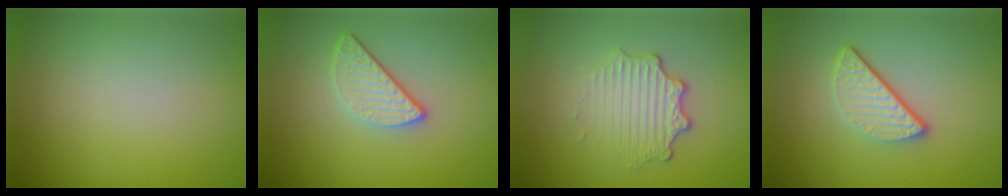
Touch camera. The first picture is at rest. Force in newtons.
{"total": 2.7, "press": 2.3, "slide": 1.3}
{"total": 3.4, "press": 2.7, "slide": 2.0}
{"total": 3.2, "press": 2.5, "slide": 2.1}